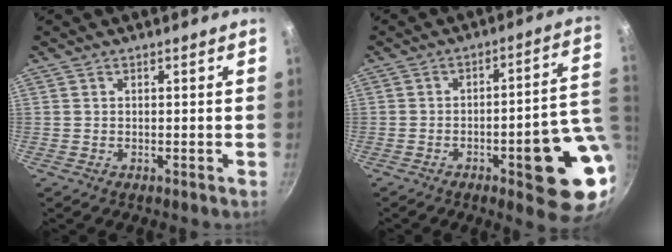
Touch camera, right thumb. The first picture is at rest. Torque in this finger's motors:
{"motor_torque": [2.87, 2.14, 2.11, -0.66, 0.39]}